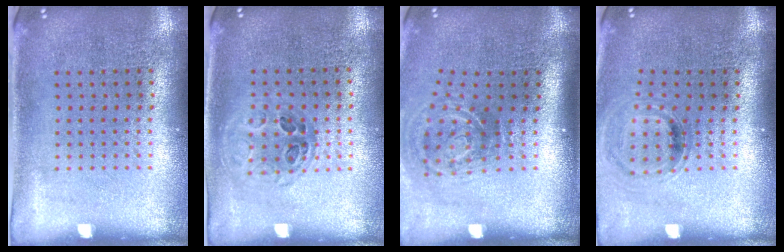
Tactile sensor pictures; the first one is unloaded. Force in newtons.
{"total": 0.9, "press": 0.9, "slide": 0.2}
{"total": 2.0, "press": 1.3, "slide": 1.6}
{"total": 0.9, "press": 0.8, "slide": 0.2}